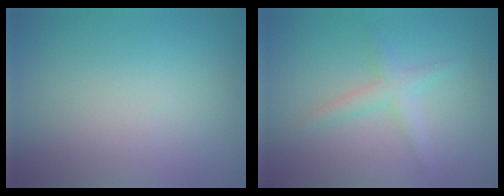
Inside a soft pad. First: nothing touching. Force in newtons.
{"total": 2.2, "press": 2.2, "slide": 0.1}